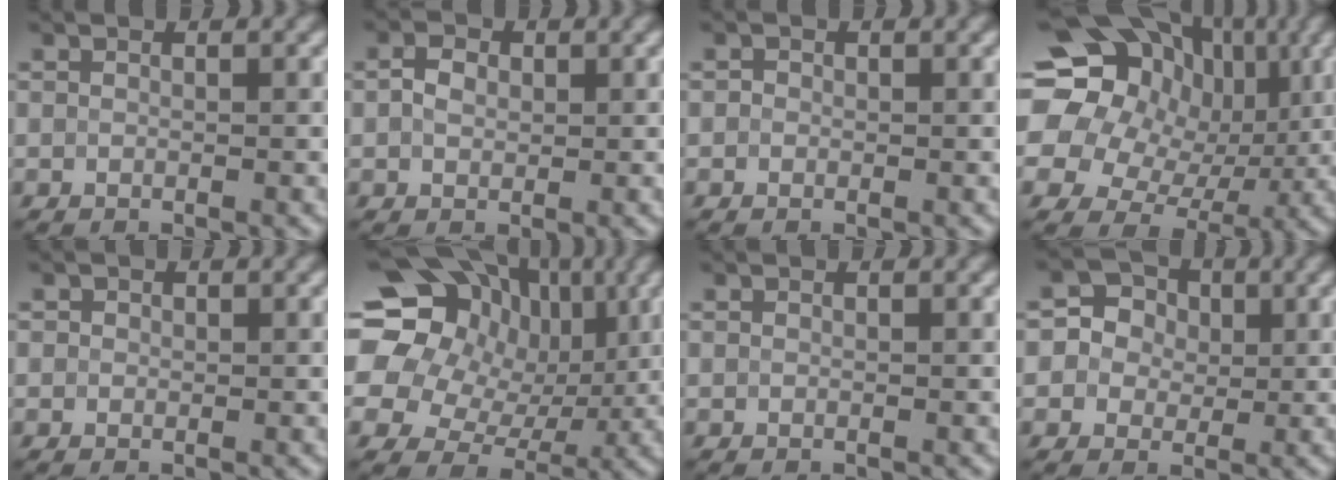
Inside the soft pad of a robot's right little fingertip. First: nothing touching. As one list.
[{"total": 2.1, "force": [0.3, 1.6, 1.4], "torque": [-0.027, 0.004, 0.001]}, {"total": 0.5, "force": [-0.1, 0.5, 0.1], "torque": [0.002, -0.003, -0.004]}, {"total": 20.8, "force": [4.8, 17.9, 9.5], "torque": [-0.200, 0.051, 0.033]}, {"total": 0.6, "force": [0.1, 0.6, 0.1], "torque": [0.003, -0.002, -0.001]}, {"total": 19.0, "force": [5.1, 16.3, 8.3], "torque": [-0.191, 0.049, 0.048]}, {"total": 0.0}, {"total": 4.0, "force": [0.6, 3.7, 1.3], "torque": [-0.009, 0.009, 0.000]}]